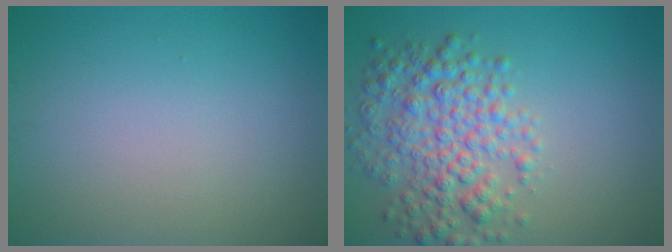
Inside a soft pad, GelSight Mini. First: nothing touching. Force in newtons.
{"total": 5.7, "press": 5.7, "slide": 0.2}